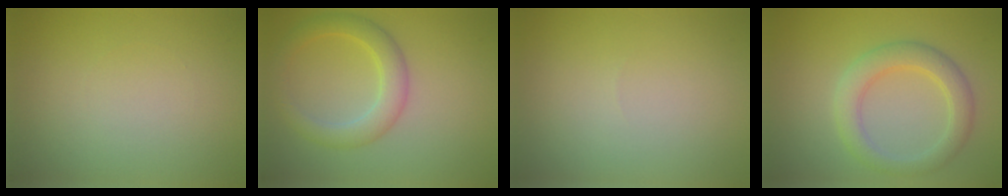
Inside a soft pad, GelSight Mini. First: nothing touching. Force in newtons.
{"total": 3.5, "press": 3.5, "slide": 0.1}
{"total": 0.0}
{"total": 3.8, "press": 3.8, "slide": 0.3}